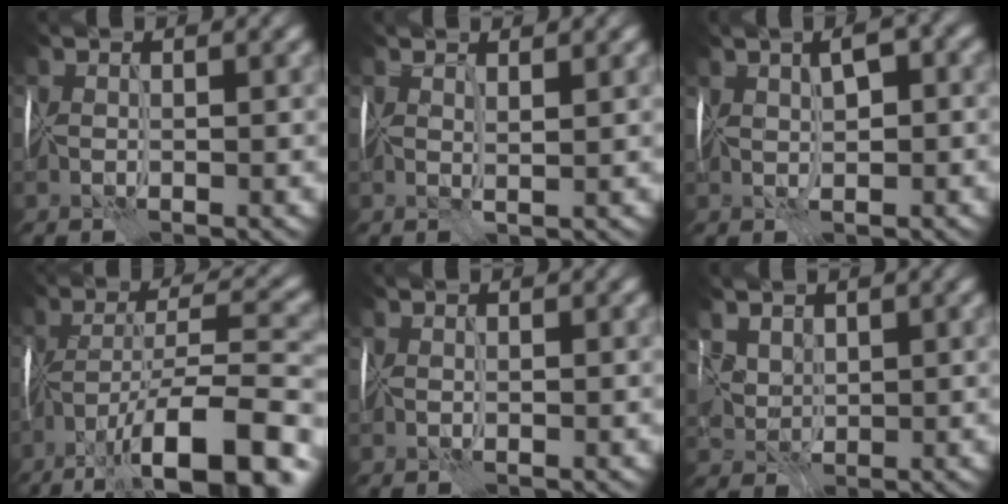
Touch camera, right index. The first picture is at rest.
{"total": 1.2, "force": [1.1, -0.3, 0.4], "torque": [-0.006, 0.002, 0.018]}
{"total": 3.4, "force": [1.4, 1.4, 2.7], "torque": [-0.037, 0.015, 0.025]}
{"total": 12.3, "force": [-7.4, 3.3, 9.2], "torque": [-0.156, 0.004, -0.122]}
{"total": 0.0}
{"total": 2.9, "force": [2.1, 1.8, 0.9], "torque": [-0.021, 0.003, 0.042]}